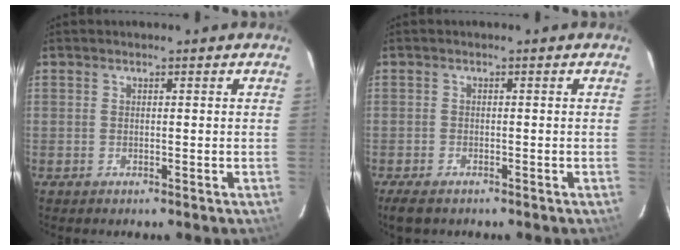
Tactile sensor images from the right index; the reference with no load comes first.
{"total": 3.8, "force": [-2.9, 1.7, 1.8], "torque": [-0.048, -0.012, -0.052]}